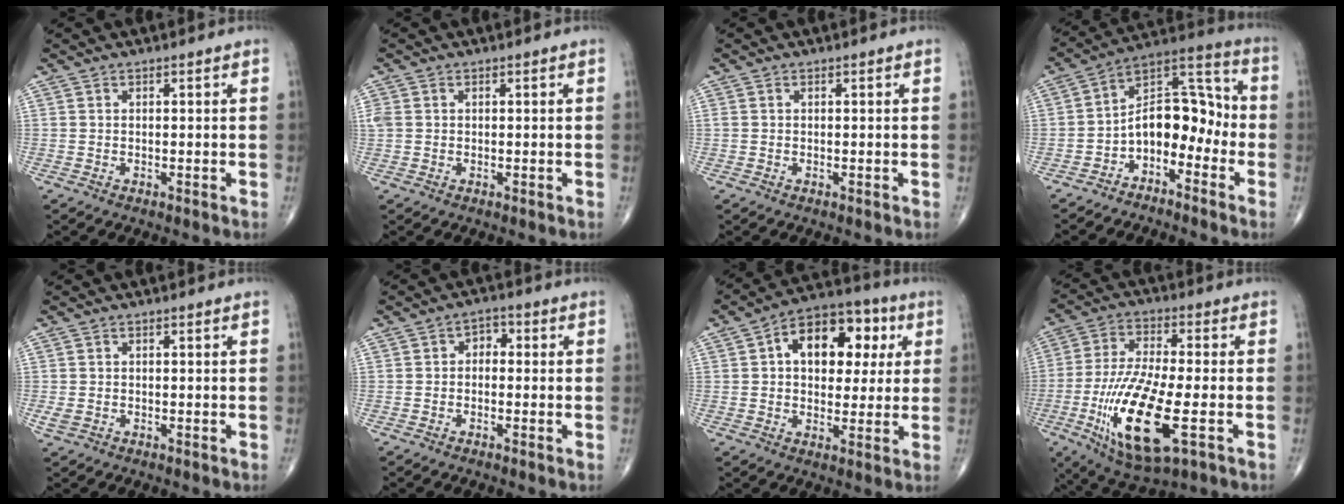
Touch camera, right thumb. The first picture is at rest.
{"total": 2.3, "force": [0.3, 1.8, 1.3], "torque": [-0.043, 0.011, 0.010]}
{"total": 0.6, "force": [0.2, 0.4, 0.5], "torque": [-0.013, 0.011, 0.007]}
{"total": 11.9, "force": [-4.1, 7.3, 8.5], "torque": [-0.103, 0.082, -0.080]}
{"total": 1.8, "force": [-0.5, 1.3, 1.0], "torque": [-0.027, 0.001, -0.006]}
{"total": 2.9, "force": [-0.1, 2.1, 1.9], "torque": [-0.008, 0.011, -0.014]}
{"total": 15.4, "force": [3.9, 9.8, 11.2], "torque": [-0.124, 0.017, 0.053]}
{"total": 19.0, "force": [-5.6, 5.9, 17.2], "torque": [-0.353, -0.002, -0.089]}